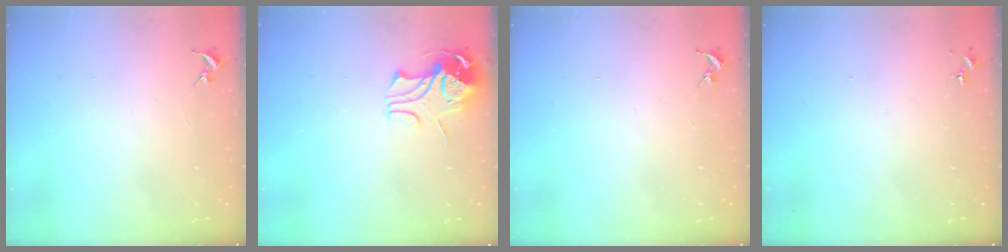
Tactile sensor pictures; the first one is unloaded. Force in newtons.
{"total": 9.0, "press": 8.9, "slide": 1.3}
{"total": 0.0}
{"total": 0.0}